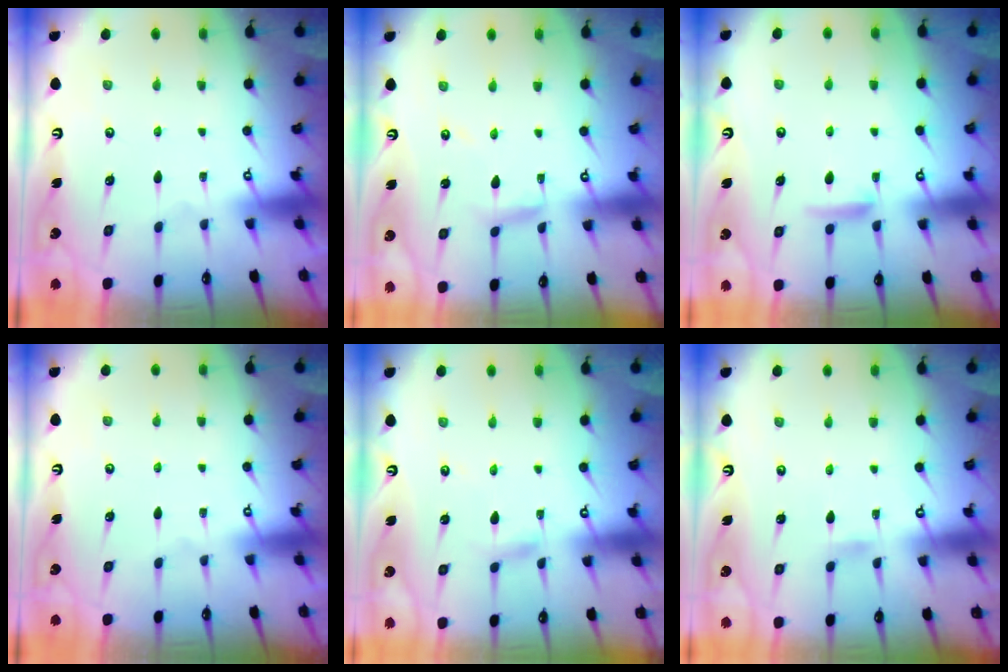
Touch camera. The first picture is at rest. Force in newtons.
{"total": 3.9, "press": 3.8, "slide": 0.3}
{"total": 6.3, "press": 6.3, "slide": 0.9}
{"total": 0.0}
{"total": 2.8, "press": 2.8, "slide": 0.4}
{"total": 1.5, "press": 1.5, "slide": 0.2}